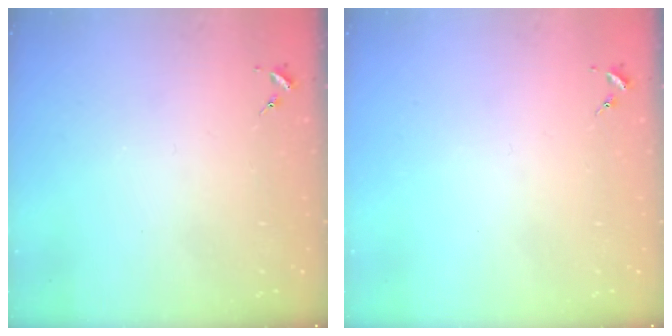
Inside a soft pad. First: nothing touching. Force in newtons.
{"total": 0.0}